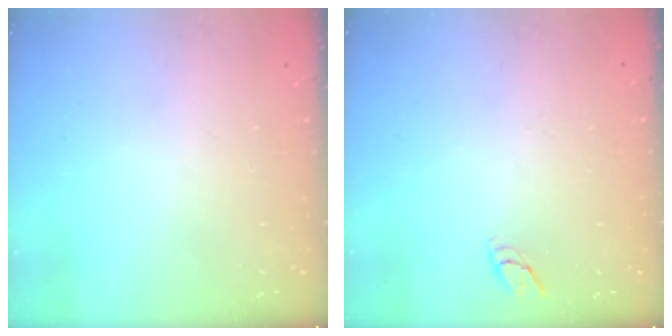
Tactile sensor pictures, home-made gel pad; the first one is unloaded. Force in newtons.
{"total": 4.8, "press": 4.7, "slide": 0.4}